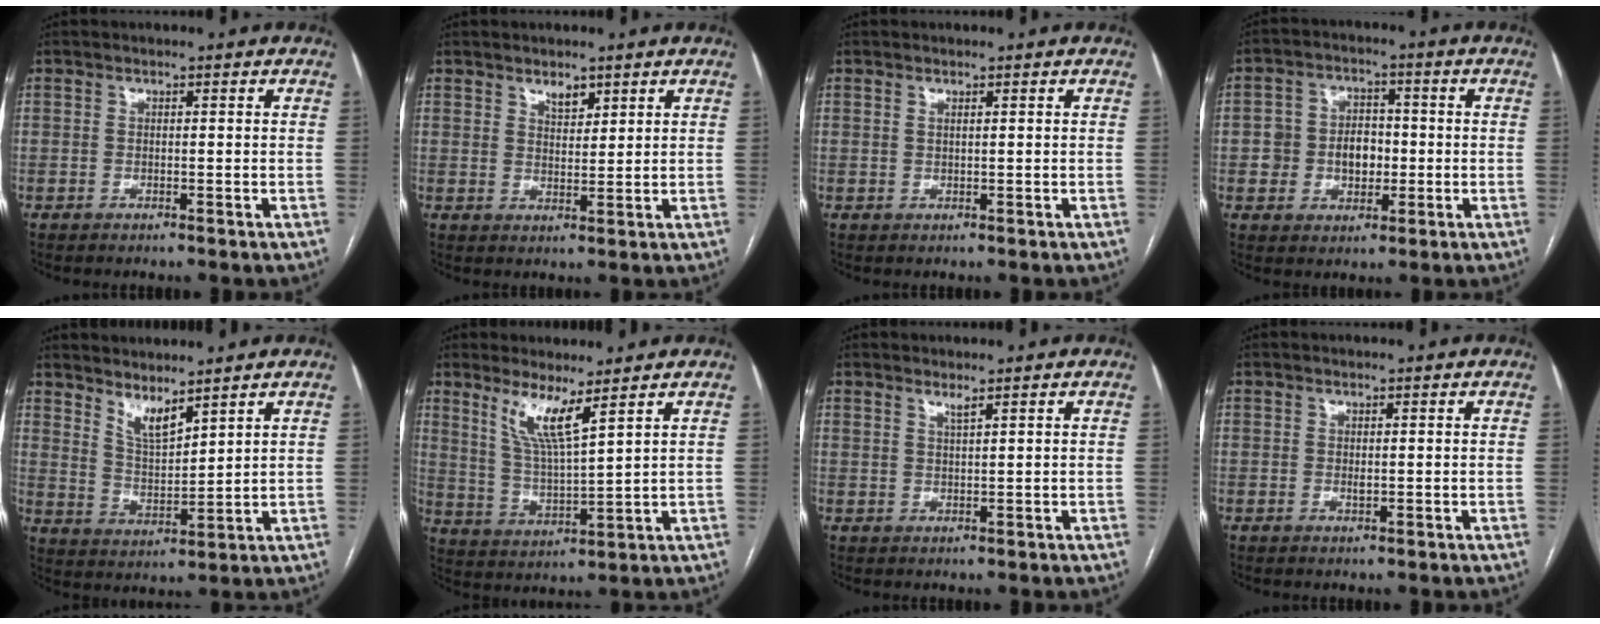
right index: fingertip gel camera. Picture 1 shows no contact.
{"total": 2.8, "force": [2.1, 1.3, 1.2], "torque": [-0.026, -0.004, 0.043]}
{"total": 0.5, "force": [0.4, 0.0, 0.4], "torque": [-0.011, -0.003, 0.008]}
{"total": 6.7, "force": [-0.6, 5.2, 4.1], "torque": [-0.073, 0.024, -0.002]}
{"total": 5.2, "force": [4.3, 0.9, 2.7], "torque": [-0.059, -0.015, 0.092]}
{"total": 7.1, "force": [4.6, 0.0, 5.5], "torque": [-0.112, -0.016, 0.094]}
{"total": 1.3, "force": [1.1, -0.2, 0.5], "torque": [-0.017, -0.006, 0.025]}
{"total": 0.6, "force": [0.3, 0.3, 0.5], "torque": [-0.014, -0.002, 0.009]}